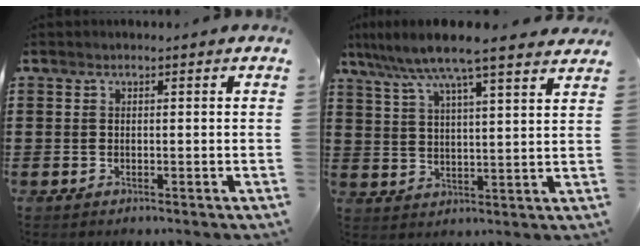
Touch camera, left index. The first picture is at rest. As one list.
[{"total": 8.0, "force": [6.7, 0.2, 4.3], "torque": [-0.106, -0.025, 0.116]}]